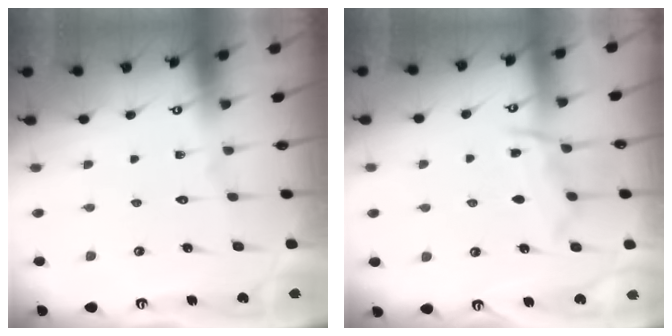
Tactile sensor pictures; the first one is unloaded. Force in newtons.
{"total": 9.0, "press": 9.0, "slide": 0.8}